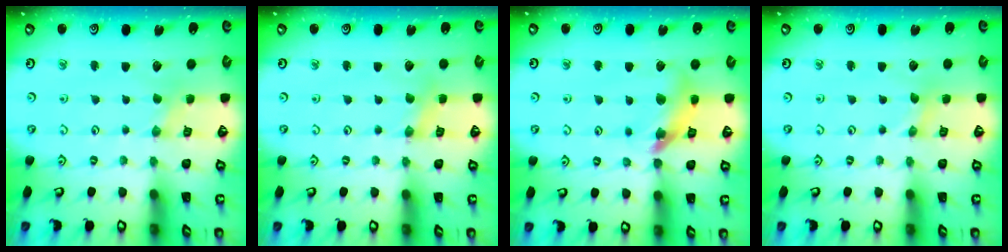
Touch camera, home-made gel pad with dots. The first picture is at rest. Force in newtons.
{"total": 1.5, "press": 1.5, "slide": 0.1}
{"total": 13.3, "press": 13.2, "slide": 1.6}
{"total": 0.0}